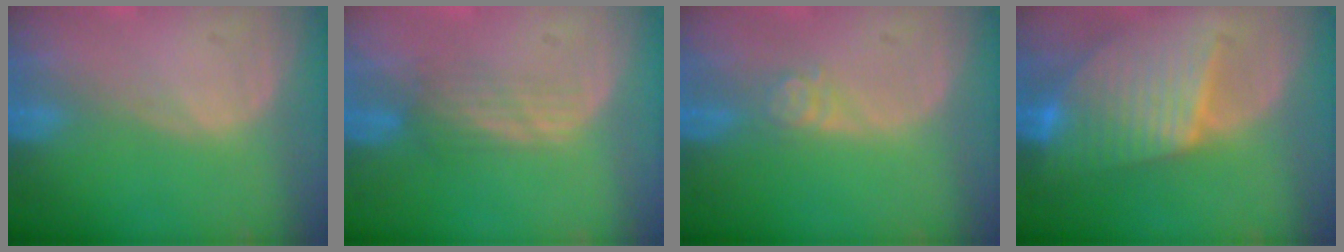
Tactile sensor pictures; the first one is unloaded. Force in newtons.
{"total": 2.9, "press": 2.6, "slide": 1.3}
{"total": 2.7, "press": 2.2, "slide": 1.5}
{"total": 8.4, "press": 8.4, "slide": 0.5}